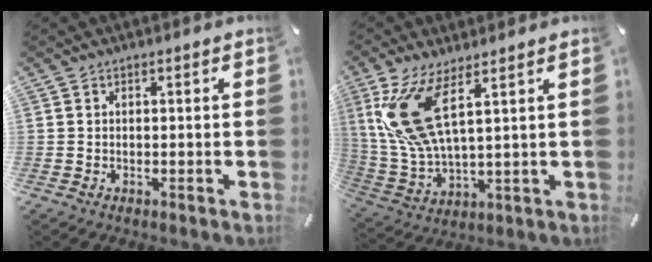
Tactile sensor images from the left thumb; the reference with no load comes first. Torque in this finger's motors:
{"motor_torque": [2.48, 2.53, 2.14, -0.63, 0.38]}